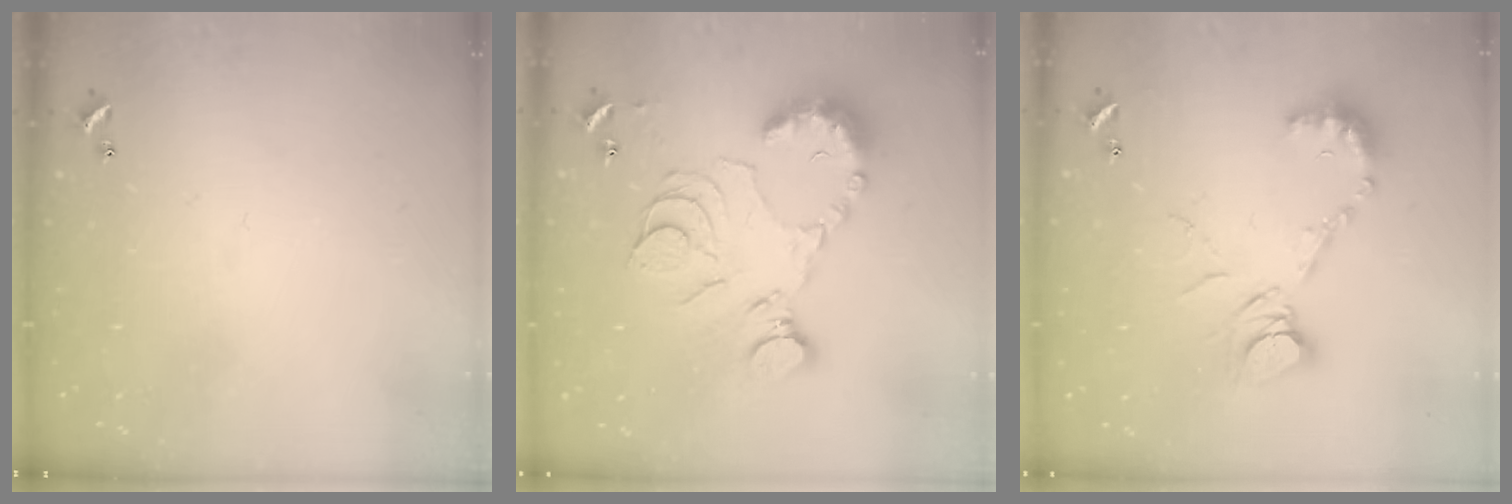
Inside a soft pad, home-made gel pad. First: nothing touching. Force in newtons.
{"total": 14.2, "press": 14.2, "slide": 1.3}
{"total": 11.3, "press": 11.2, "slide": 1.2}